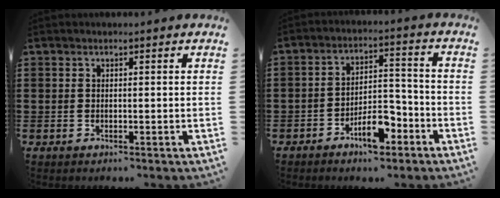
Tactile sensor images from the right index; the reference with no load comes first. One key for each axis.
{"total": 7.4, "fx": -4.5, "fy": 3.1, "fz": 4.9, "tx": -0.081, "ty": 0.018, "tz": -0.081}